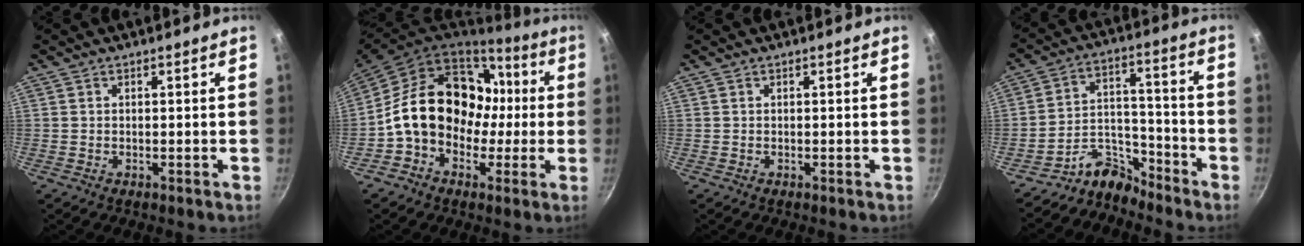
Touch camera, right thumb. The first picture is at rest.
{"total": 20.7, "force": [0.2, 16.1, 13.0], "torque": [-0.181, 0.060, 0.003]}
{"total": 0.0}
{"total": 8.3, "force": [-7.5, 3.3, 1.3], "torque": [0.002, 0.090, -0.149]}